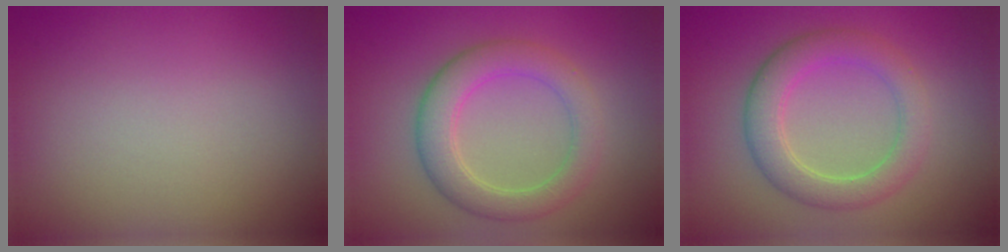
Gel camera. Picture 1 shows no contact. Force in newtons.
{"total": 4.6, "press": 4.6, "slide": 0.0}
{"total": 4.5, "press": 4.5, "slide": 0.4}